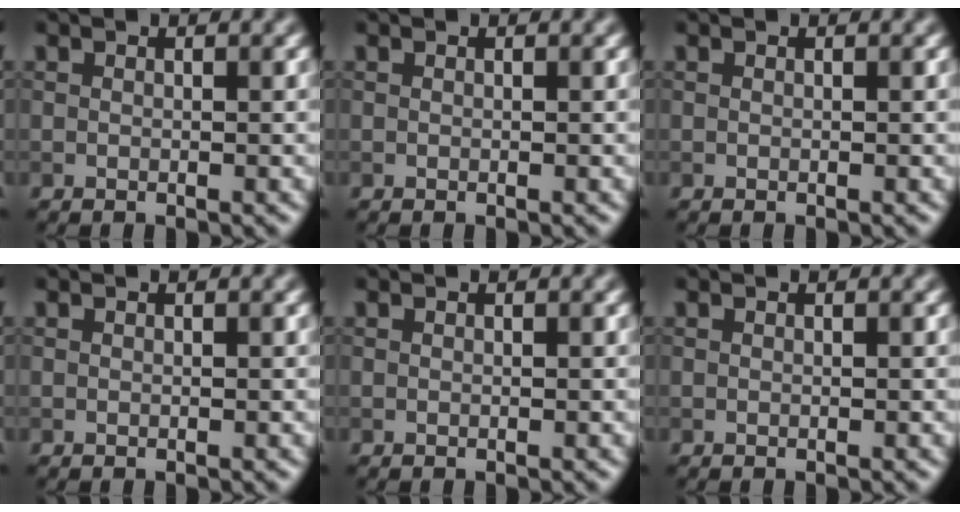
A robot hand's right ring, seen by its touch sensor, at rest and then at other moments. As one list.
[{"total": 0.0}, {"total": 0.0}, {"total": 0.0}, {"total": 0.0}, {"total": 0.0}]